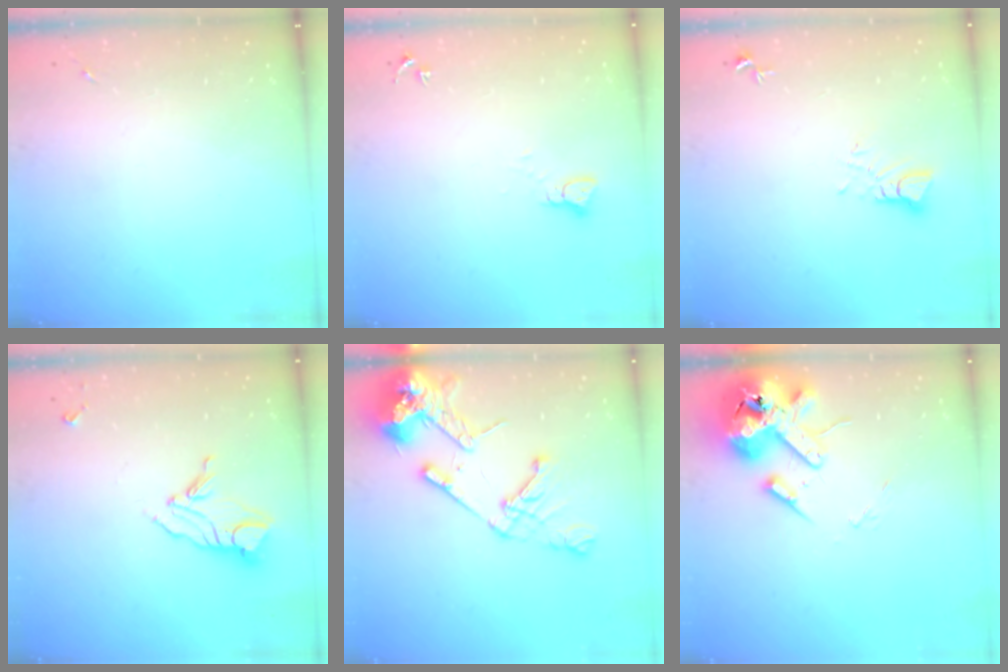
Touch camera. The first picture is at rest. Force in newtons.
{"total": 2.2, "press": 2.2, "slide": 0.2}
{"total": 4.0, "press": 3.9, "slide": 0.3}
{"total": 10.7, "press": 10.6, "slide": 1.0}
{"total": 19.4, "press": 19.2, "slide": 2.7}
{"total": 15.8, "press": 15.5, "slide": 2.8}